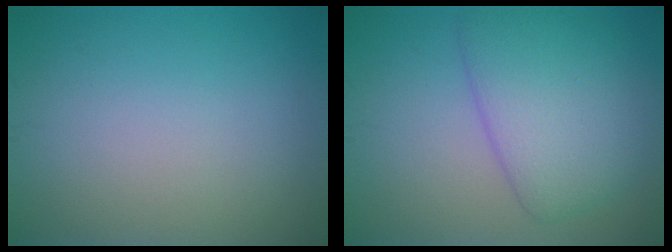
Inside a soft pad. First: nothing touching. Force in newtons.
{"total": 5.9, "press": 5.9, "slide": 0.3}